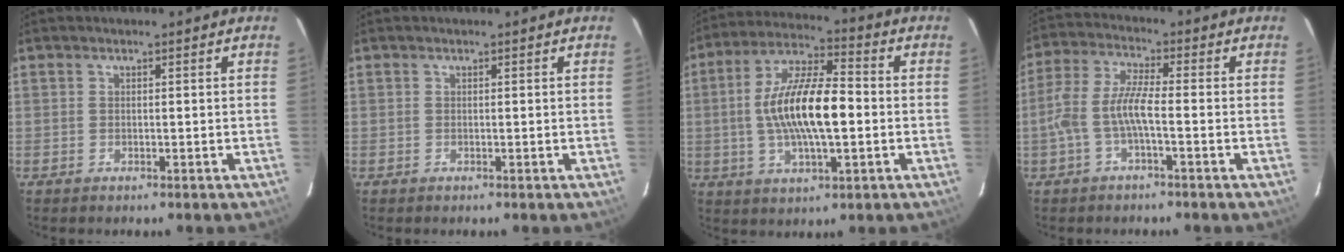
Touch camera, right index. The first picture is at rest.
{"total": 0.0}
{"total": 14.8, "force": [-1.1, 4.6, 14.1], "torque": [-0.270, 0.009, -0.022]}
{"total": 6.7, "force": [-2.2, 1.2, 6.2], "torque": [-0.144, 0.010, -0.041]}